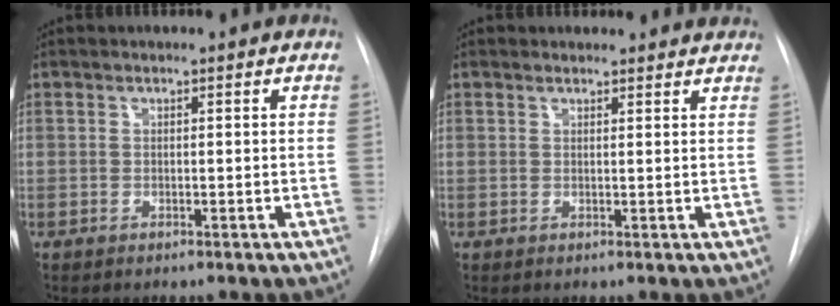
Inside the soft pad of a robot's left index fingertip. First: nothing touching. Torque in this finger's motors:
{"motor_torque": [0.90, -1.23, -0.07, 0.00]}